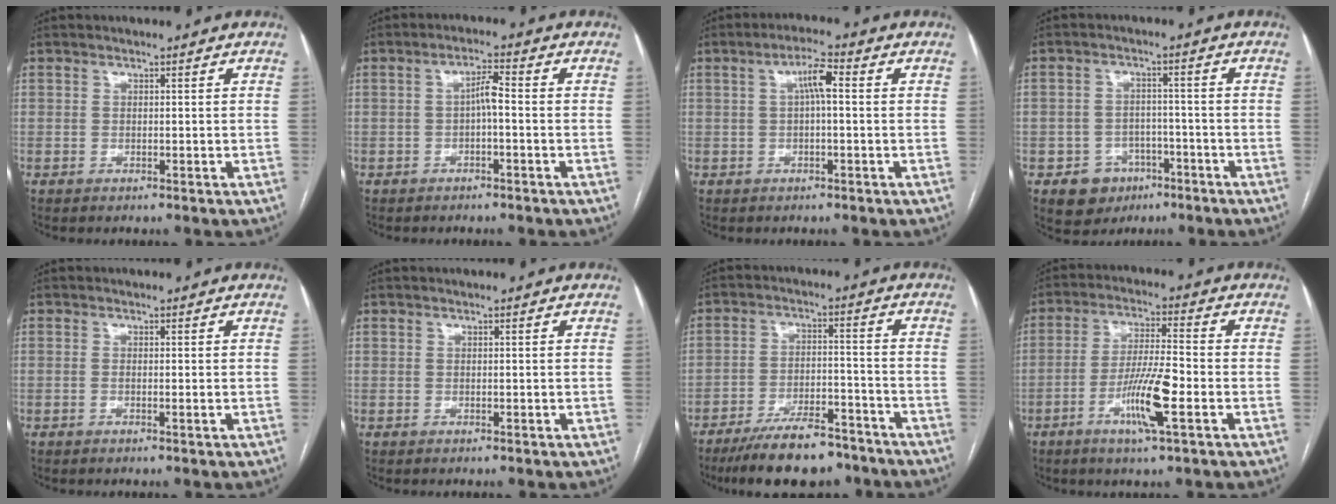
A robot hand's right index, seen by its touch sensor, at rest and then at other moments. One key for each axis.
{"total": 3.0, "fx": -0.4, "fy": 0.5, "fz": 2.9, "tx": -0.050, "ty": 0.012, "tz": -0.006}
{"total": 4.1, "fx": 0.6, "fy": 0.7, "fz": 4.0, "tx": -0.072, "ty": 0.013, "tz": 0.009}
{"total": 6.4, "fx": -3.3, "fy": 5.3, "fz": 1.4, "tx": -0.019, "ty": 0.011, "tz": -0.043}
{"total": 1.0, "fx": -0.2, "fy": 0.0, "fz": 0.9, "tx": -0.019, "ty": -0.001, "tz": -0.003}
{"total": 0.0}
{"total": 12.6, "fx": -10.3, "fy": 3.7, "fz": 6.3, "tx": -0.098, "ty": 0.004, "tz": -0.166}
{"total": 9.3, "fx": -3.6, "fy": 0.3, "fz": 8.6, "tx": -0.164, "ty": -0.007, "tz": -0.067}